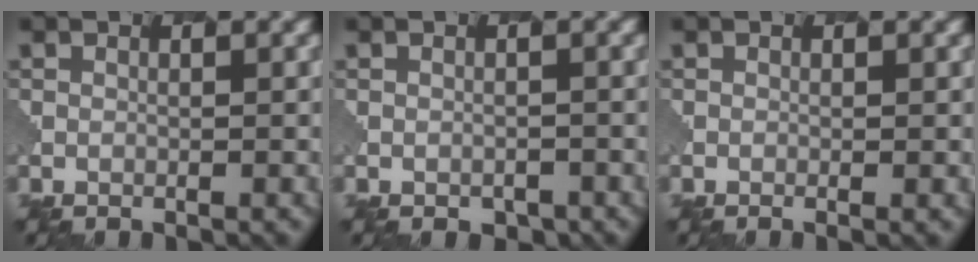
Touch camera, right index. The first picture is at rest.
{"total": 1.6, "force": [-1.1, 1.1, 0.5], "torque": [-0.008, -0.007, -0.006]}
{"total": 1.1, "force": [-0.1, 0.3, 1.1], "torque": [-0.009, -0.003, 0.003]}